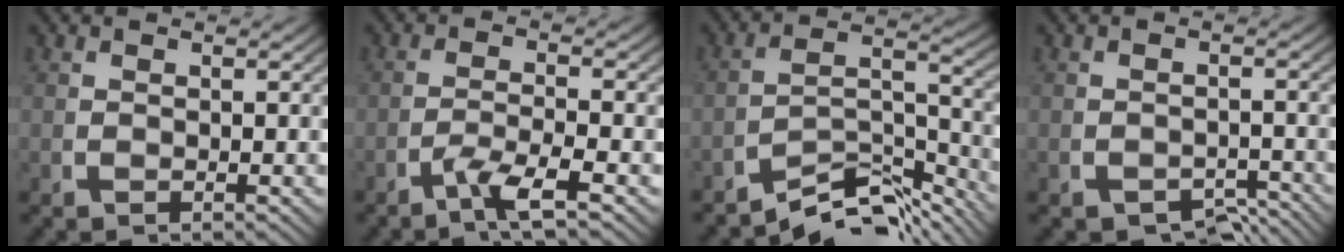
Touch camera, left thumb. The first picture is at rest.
{"total": 3.1, "force": [-1.7, 0.4, 2.6], "torque": [-0.055, -0.002, -0.031]}
{"total": 9.0, "force": [-5.8, 4.0, 5.6], "torque": [-0.093, -0.028, -0.080]}
{"total": 3.6, "force": [-3.0, 1.5, 1.4], "torque": [-0.006, -0.013, -0.042]}